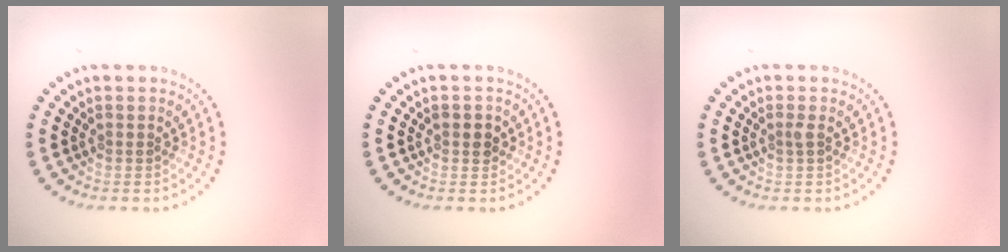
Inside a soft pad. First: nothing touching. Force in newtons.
{"total": 1.4, "press": 1.4, "slide": 0.3}
{"total": 0.6, "press": 0.3, "slide": 0.4}